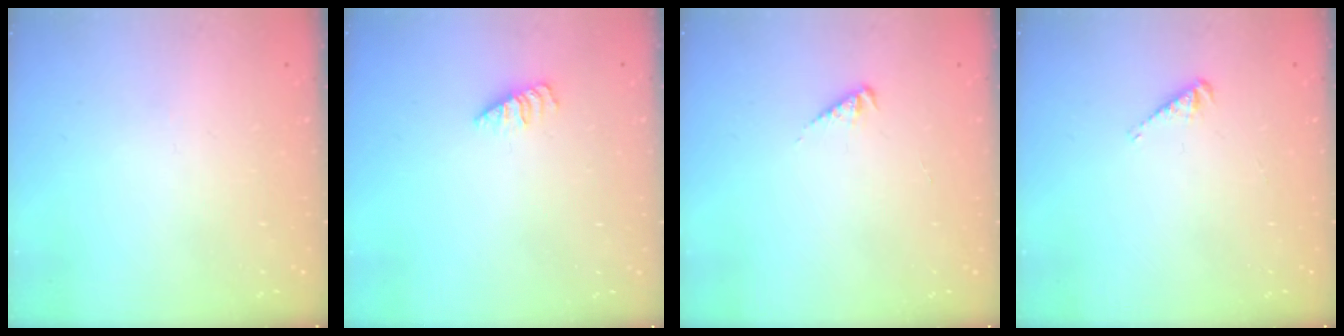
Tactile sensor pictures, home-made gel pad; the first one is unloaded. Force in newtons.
{"total": 1.2, "press": 1.1, "slide": 0.2}
{"total": 2.4, "press": 2.3, "slide": 0.5}
{"total": 2.6, "press": 2.5, "slide": 0.4}